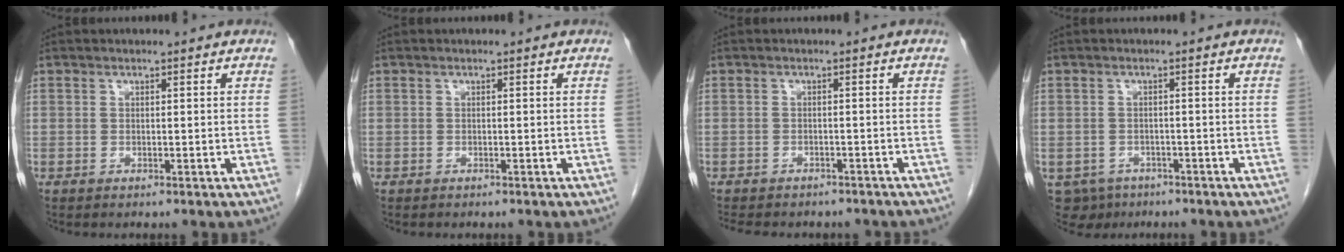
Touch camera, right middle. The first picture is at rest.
{"total": 0.0}
{"total": 10.7, "force": [-9.0, 4.1, 4.0], "torque": [-0.083, -0.001, -0.106]}
{"total": 5.2, "force": [-3.4, 3.8, 0.7], "torque": [-0.011, 0.001, -0.048]}